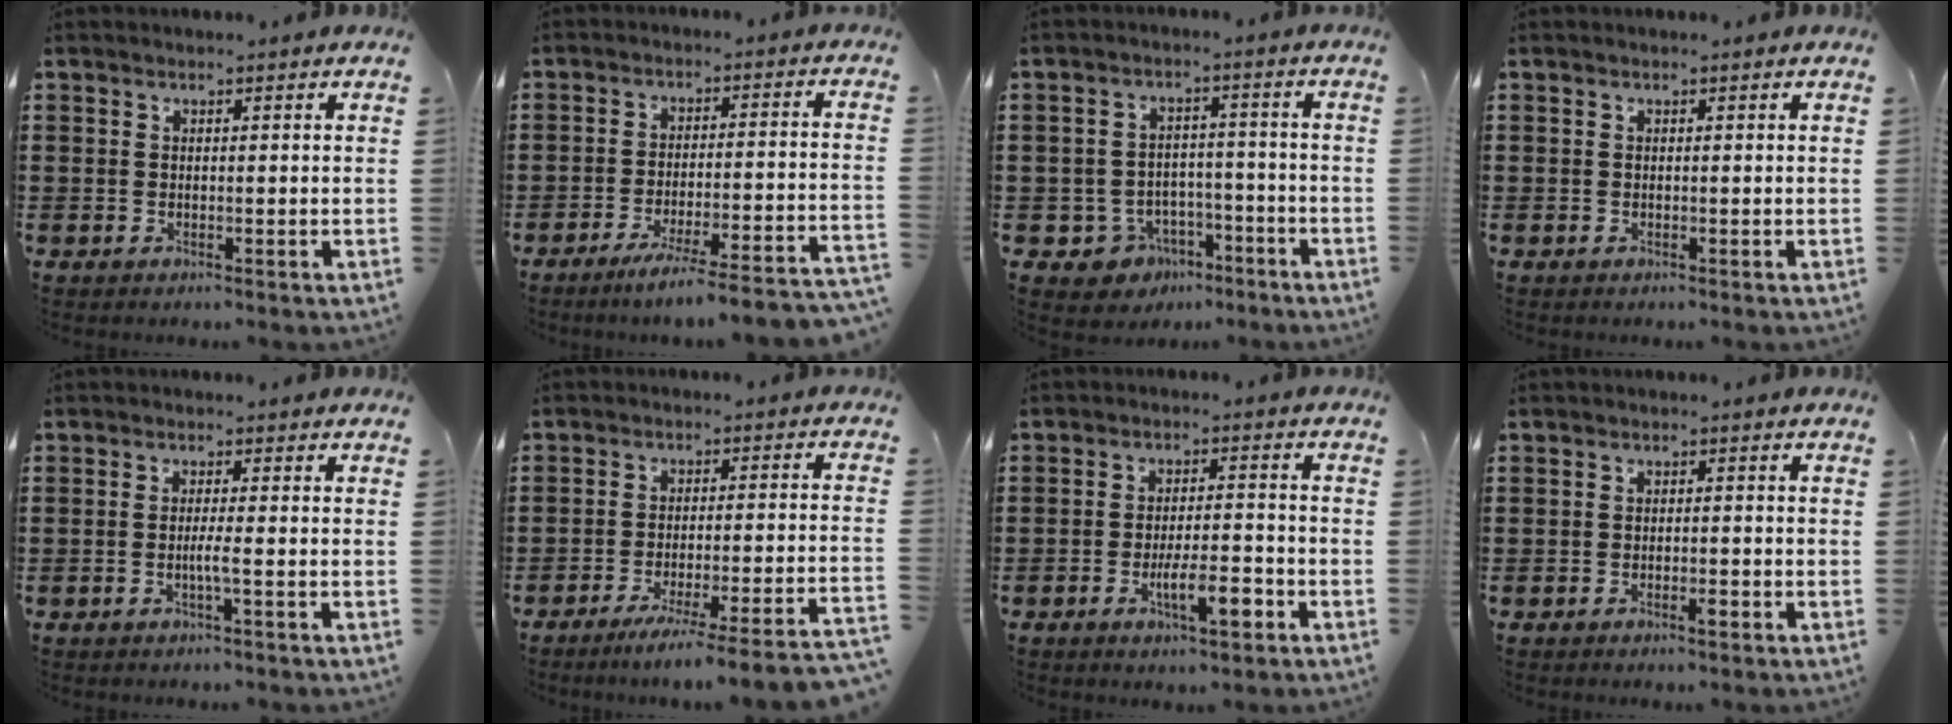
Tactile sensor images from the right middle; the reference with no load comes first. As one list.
[{"total": 6.2, "force": [-5.3, -0.9, 3.1], "torque": [-0.046, -0.017, -0.101]}, {"total": 4.4, "force": [-3.3, 2.8, 0.7], "torque": [-0.030, 0.011, -0.067]}, {"total": 0.0}, {"total": 2.2, "force": [-0.8, -0.1, 2.1], "torque": [-0.037, -0.001, -0.018]}, {"total": 6.0, "force": [-5.0, -0.9, 3.2], "torque": [-0.047, -0.023, -0.096]}, {"total": 6.6, "force": [-3.1, 1.8, 5.5], "torque": [-0.093, 0.003, -0.055]}, {"total": 1.6, "force": [-1.0, 0.4, 1.1], "torque": [-0.022, -0.003, -0.017]}]